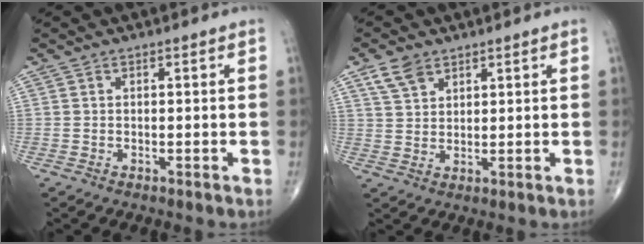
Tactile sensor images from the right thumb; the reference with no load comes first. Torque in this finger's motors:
{"motor_torque": [-0.64, 0.86, 0.34, 0.42, 0.01]}